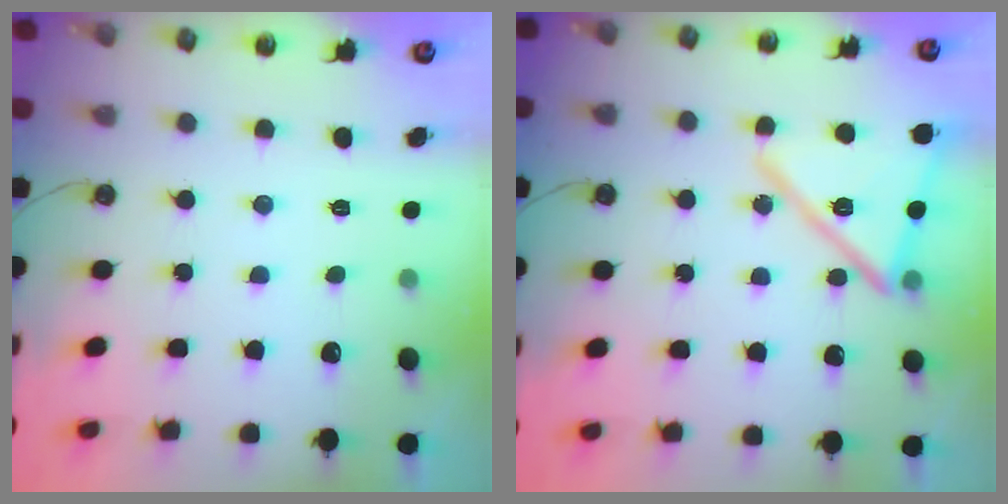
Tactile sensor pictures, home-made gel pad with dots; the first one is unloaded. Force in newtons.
{"total": 18.0, "press": 18.0, "slide": 1.1}